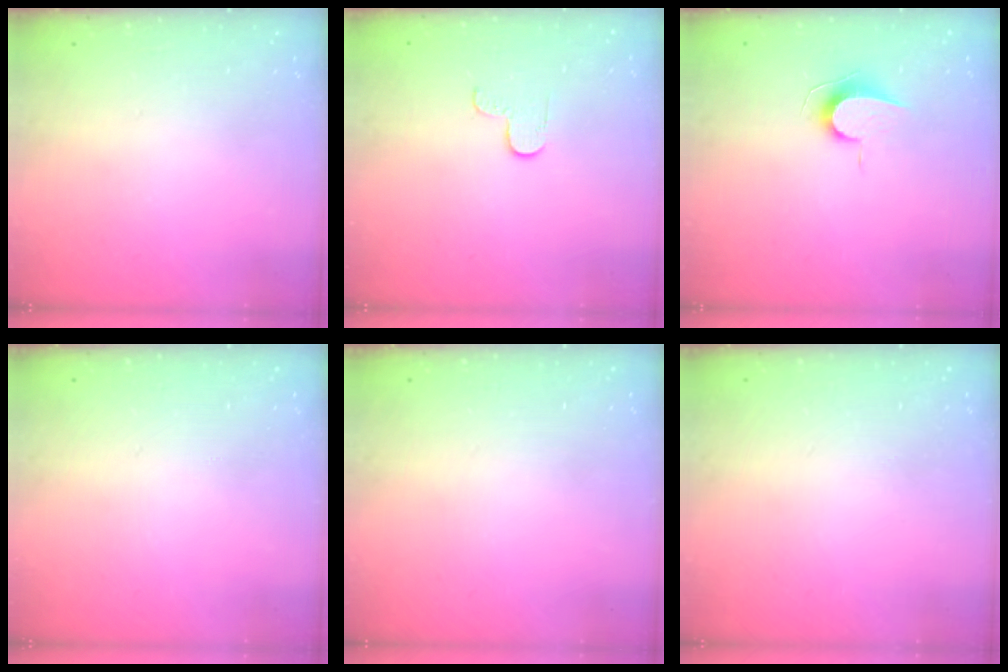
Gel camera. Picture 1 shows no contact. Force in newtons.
{"total": 2.7, "press": 2.6, "slide": 0.4}
{"total": 7.0, "press": 7.0, "slide": 0.7}
{"total": 0.0}
{"total": 0.0}
{"total": 0.0}